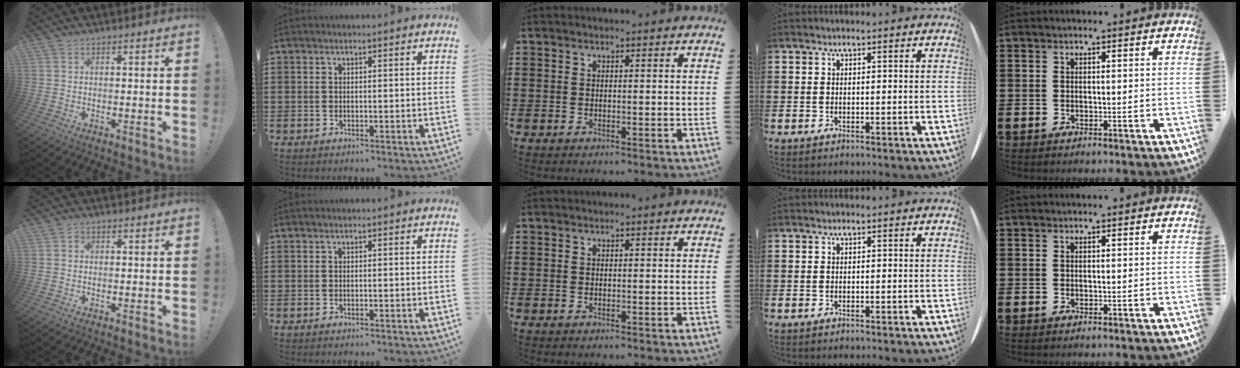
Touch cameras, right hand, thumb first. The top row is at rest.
{"thumb": {"total": 0.7, "force": [0.1, 0.7, 0.2], "torque": [0.004, 0.000, -0.001]}}